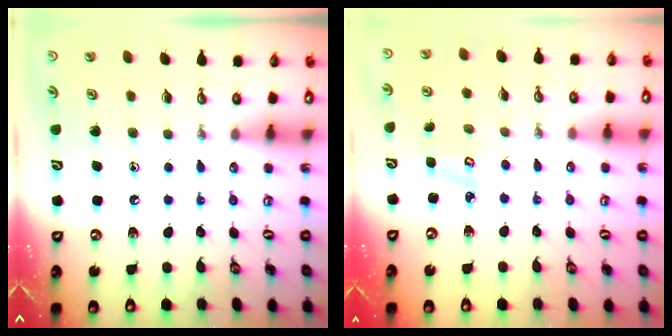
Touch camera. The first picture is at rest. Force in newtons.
{"total": 3.4, "press": 3.4, "slide": 0.4}